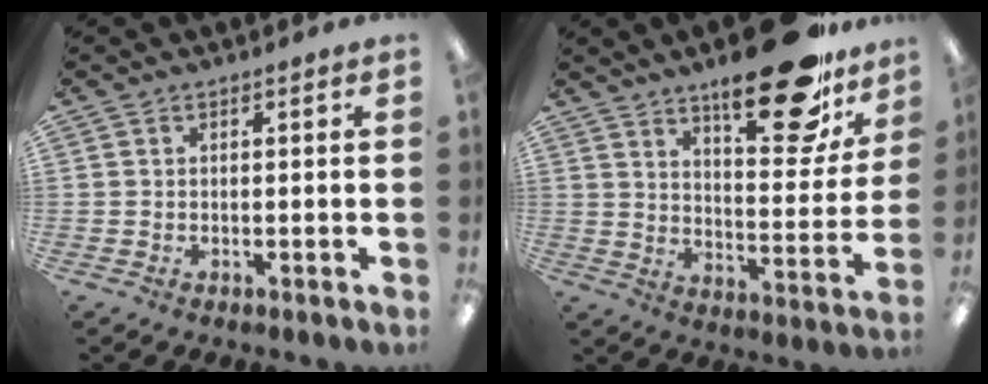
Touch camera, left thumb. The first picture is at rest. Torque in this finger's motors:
{"motor_torque": [0.94, 0.43, 1.34, -1.35, 0.10]}